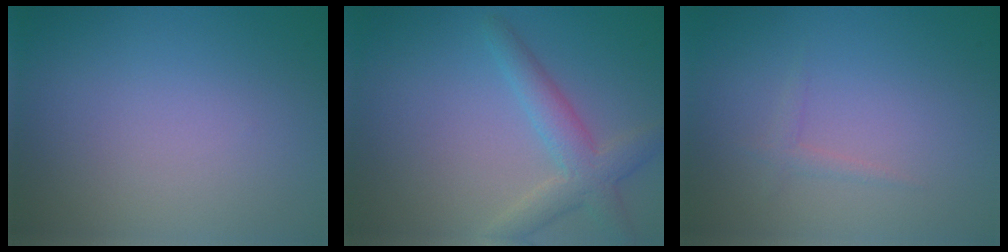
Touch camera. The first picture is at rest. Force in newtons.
{"total": 3.8, "press": 3.8, "slide": 0.3}
{"total": 0.9, "press": 0.9, "slide": 0.1}